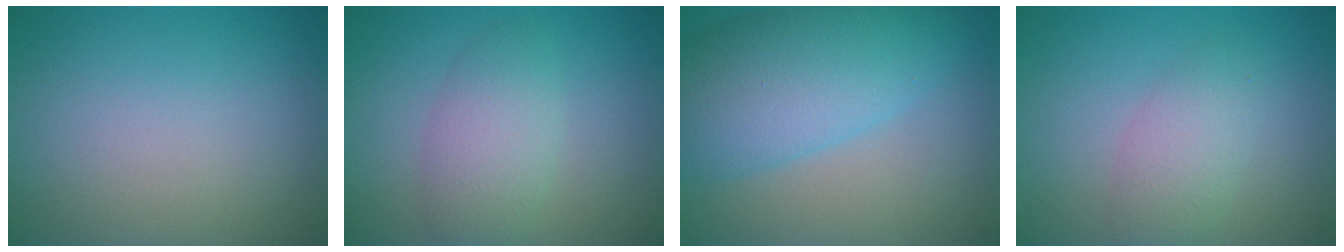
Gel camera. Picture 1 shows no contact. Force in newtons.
{"total": 3.8, "press": 3.8, "slide": 0.1}
{"total": 7.9, "press": 7.9, "slide": 0.2}
{"total": 2.9, "press": 2.9, "slide": 0.1}